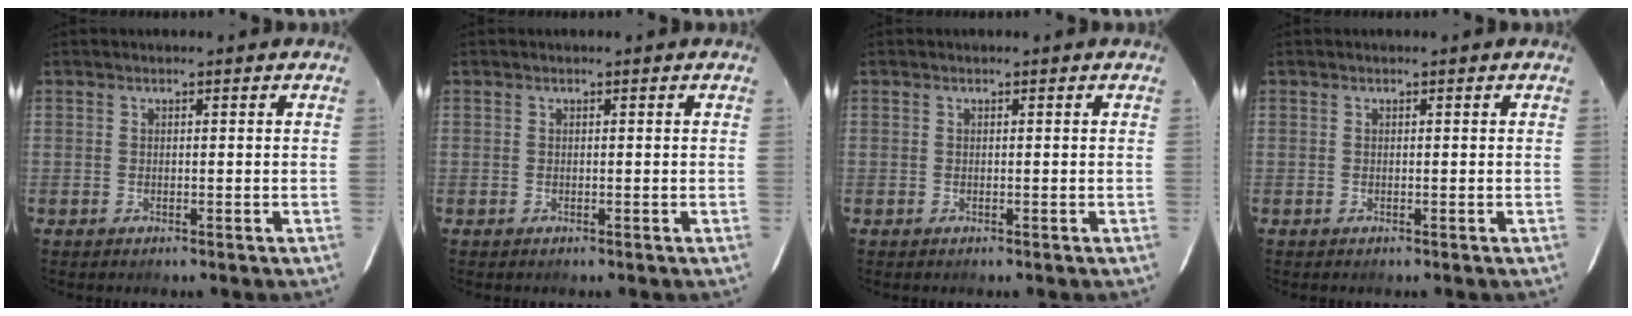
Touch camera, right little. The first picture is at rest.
{"total": 0.0}
{"total": 0.0}
{"total": 0.0}